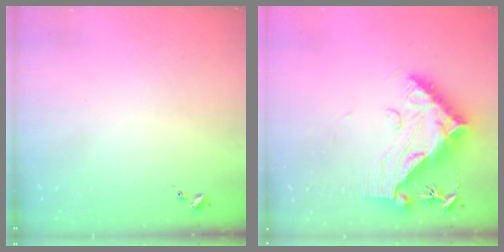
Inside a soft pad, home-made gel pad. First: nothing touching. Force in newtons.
{"total": 16.5, "press": 16.4, "slide": 1.3}